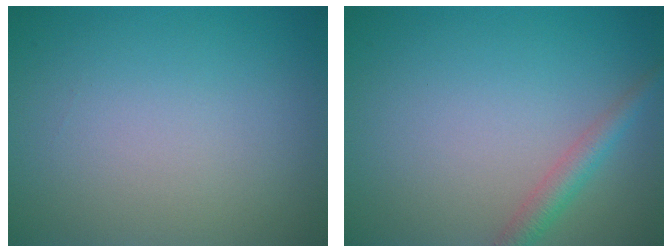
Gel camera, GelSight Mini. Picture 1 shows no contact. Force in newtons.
{"total": 2.2, "press": 2.2, "slide": 0.1}